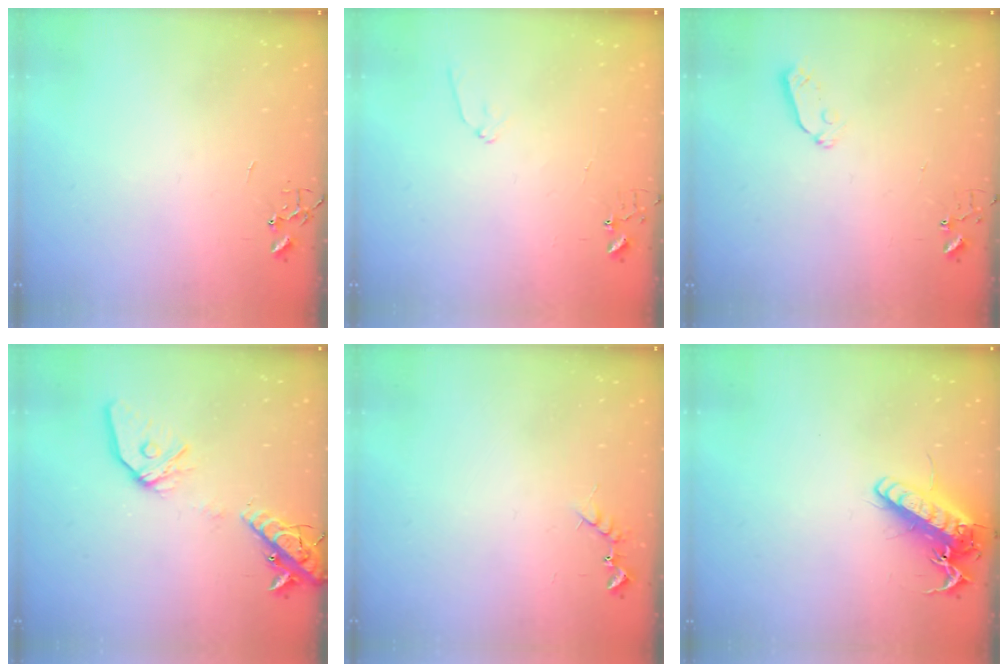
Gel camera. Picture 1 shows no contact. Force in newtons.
{"total": 6.5, "press": 6.5, "slide": 0.6}
{"total": 3.7, "press": 3.6, "slide": 0.5}
{"total": 15.2, "press": 14.9, "slide": 3.0}
{"total": 6.0, "press": 6.0, "slide": 0.6}
{"total": 16.5, "press": 16.3, "slide": 2.7}